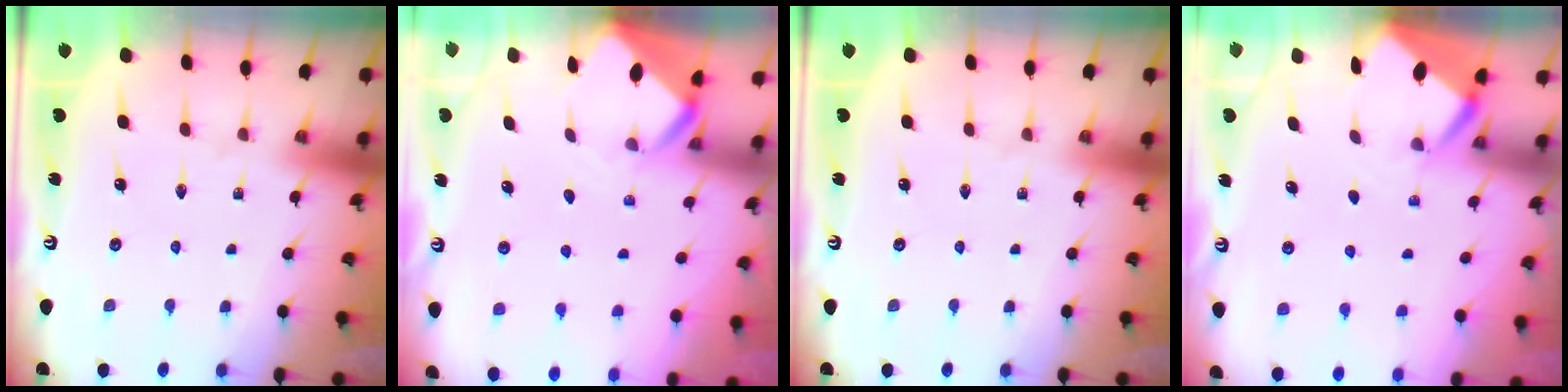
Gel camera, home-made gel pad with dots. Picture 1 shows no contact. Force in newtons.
{"total": 3.0, "press": 3.0, "slide": 0.1}
{"total": 0.0}
{"total": 2.6, "press": 2.6, "slide": 0.3}